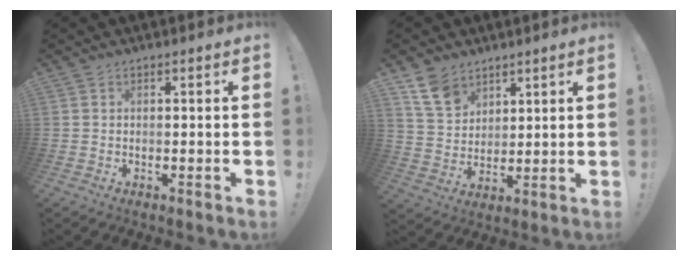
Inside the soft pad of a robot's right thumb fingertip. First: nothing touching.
{"total": 10.1, "force": [6.8, 6.3, 3.8], "torque": [-0.073, -0.035, 0.136]}